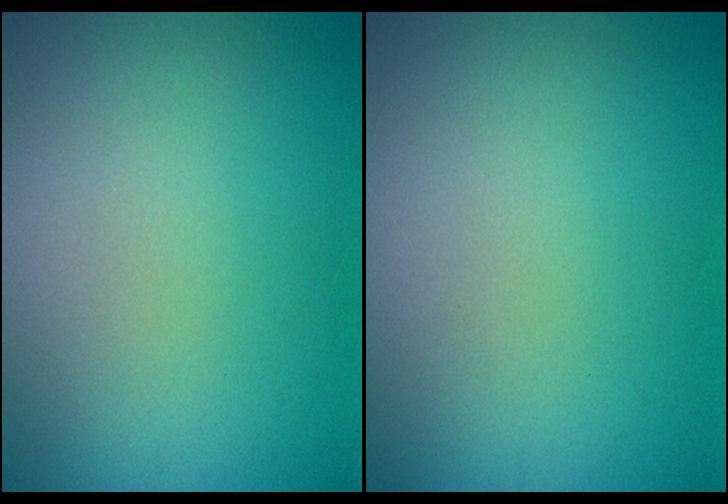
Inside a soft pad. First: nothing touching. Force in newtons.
{"total": 0.0}